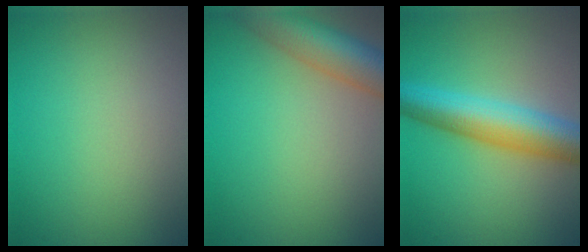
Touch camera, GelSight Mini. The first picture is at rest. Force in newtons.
{"total": 6.9, "press": 6.9, "slide": 0.5}
{"total": 7.4, "press": 7.4, "slide": 0.0}